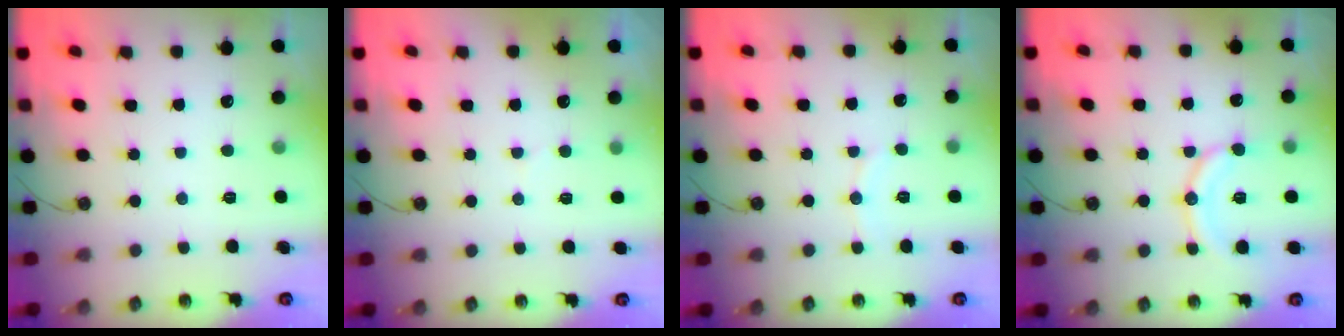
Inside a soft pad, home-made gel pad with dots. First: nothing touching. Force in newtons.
{"total": 4.3, "press": 3.9, "slide": 1.7}
{"total": 4.3, "press": 4.3, "slide": 0.4}
{"total": 12.1, "press": 12.0, "slide": 1.6}